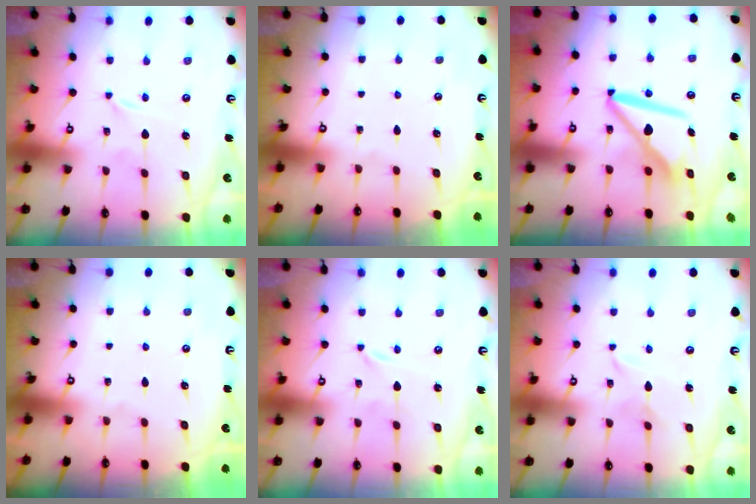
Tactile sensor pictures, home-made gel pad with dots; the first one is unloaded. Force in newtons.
{"total": 0.0}
{"total": 11.5, "press": 11.4, "slide": 1.3}
{"total": 0.0}
{"total": 0.0}
{"total": 1.9, "press": 1.9, "slide": 0.3}